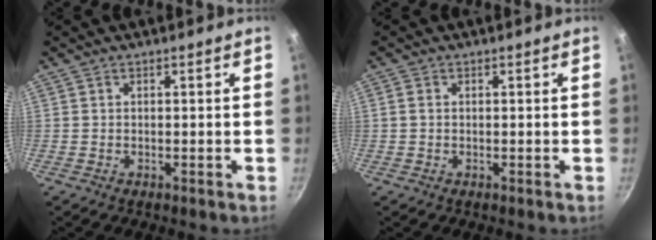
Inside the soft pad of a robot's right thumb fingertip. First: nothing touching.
{"total": 1.1, "force": [0.1, 0.8, 0.6], "torque": [-0.012, 0.004, 0.000]}